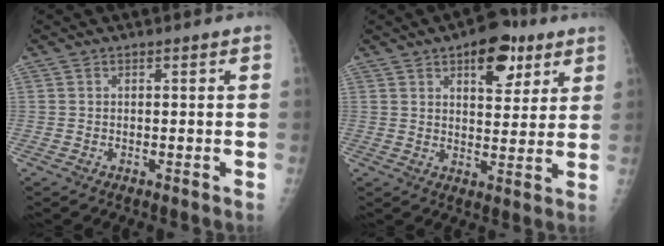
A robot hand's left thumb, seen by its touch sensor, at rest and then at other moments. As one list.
[{"total": 10.5, "force": [5.7, 5.4, 7.0], "torque": [-0.064, -0.022, 0.078]}]